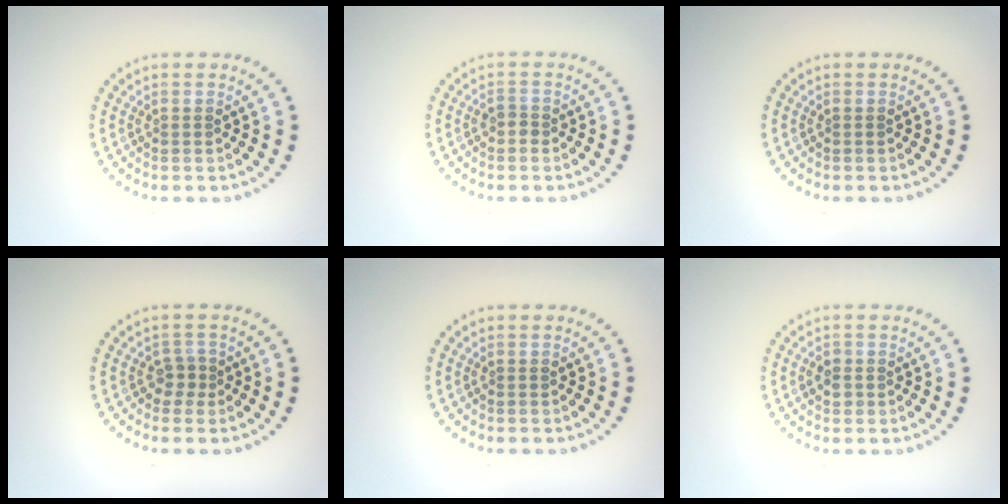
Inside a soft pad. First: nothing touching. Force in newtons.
{"total": 0.9, "press": 0.8, "slide": 0.5}
{"total": 0.0}
{"total": 1.4, "press": 1.1, "slide": 0.8}
{"total": 0.0}
{"total": 1.2, "press": 1.1, "slide": 0.3}